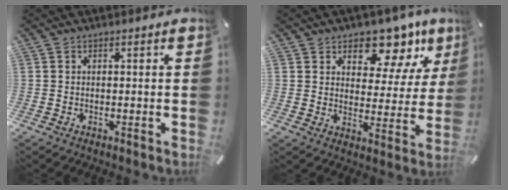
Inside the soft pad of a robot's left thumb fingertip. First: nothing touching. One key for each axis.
{"total": 10.7, "fx": 7.9, "fy": 6.2, "fz": 3.9, "tx": -0.047, "ty": -0.070, "tz": 0.138}